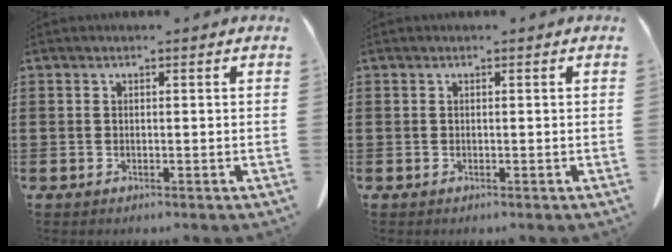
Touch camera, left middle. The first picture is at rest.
{"total": 0.0}